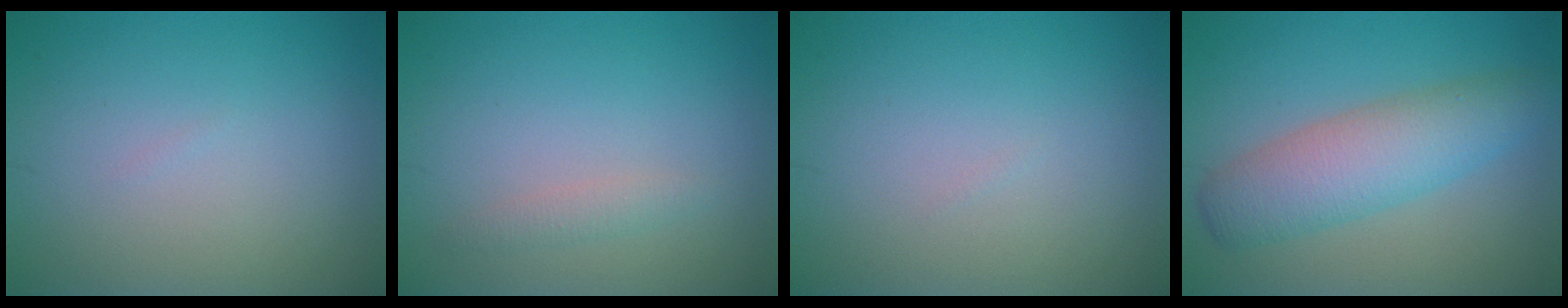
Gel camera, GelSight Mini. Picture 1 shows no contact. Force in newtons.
{"total": 1.1, "press": 1.1, "slide": 0.0}
{"total": 0.0}
{"total": 5.8, "press": 5.8, "slide": 0.2}